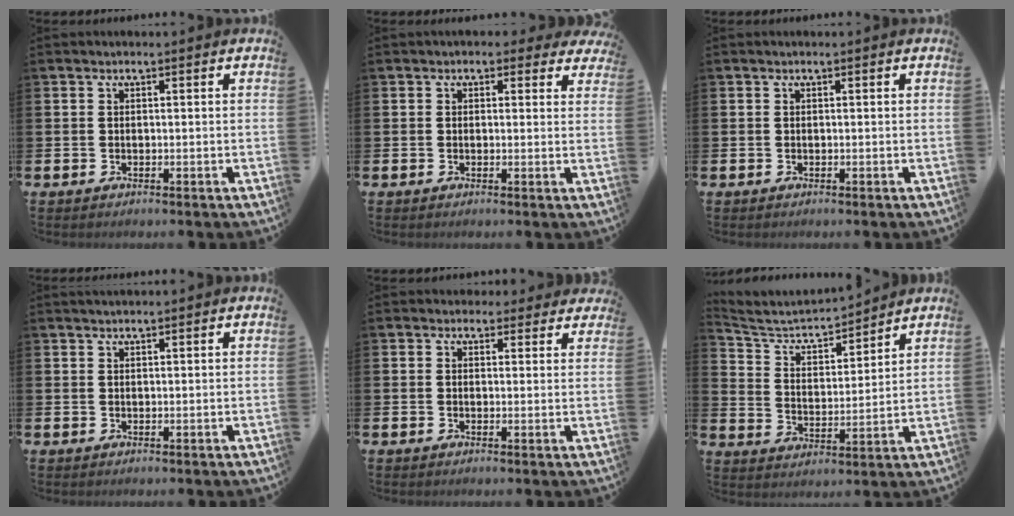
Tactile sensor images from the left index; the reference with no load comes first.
{"total": 1.6, "force": [1.3, 1.0, 0.2], "torque": [0.005, 0.000, 0.018]}
{"total": 0.0}
{"total": 1.1, "force": [1.1, 0.1, 0.2], "torque": [0.009, -0.005, 0.017]}
{"total": 2.6, "force": [2.3, 1.3, -0.1], "torque": [0.016, -0.010, 0.037]}
{"total": 5.3, "force": [5.0, 1.4, 1.0], "torque": [-0.050, -0.040, 0.082]}